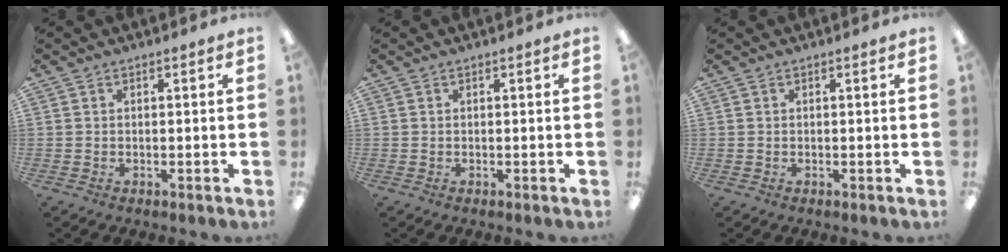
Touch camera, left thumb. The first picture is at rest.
{"total": 0.0}
{"total": 0.0}